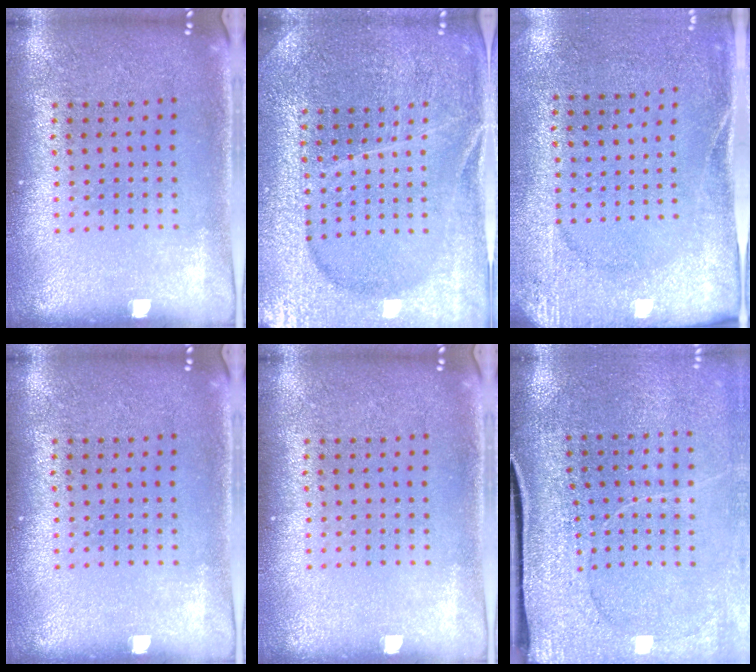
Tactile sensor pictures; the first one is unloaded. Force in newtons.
{"total": 4.1, "press": 3.9, "slide": 1.1}
{"total": 2.6, "press": 2.2, "slide": 1.4}
{"total": 0.0}
{"total": 0.0}
{"total": 3.0, "press": 2.8, "slide": 1.1}